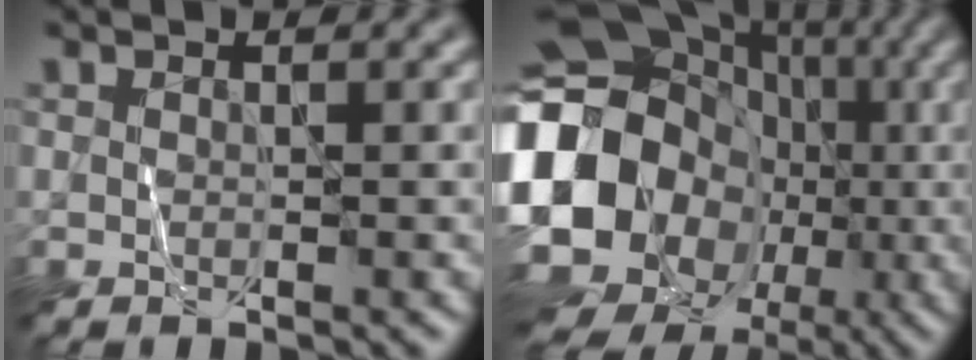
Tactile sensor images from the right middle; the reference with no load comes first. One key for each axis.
{"total": 21.1, "fx": -4.0, "fy": 17.9, "fz": 10.6, "tx": -0.199, "ty": 0.004, "tz": -0.103}